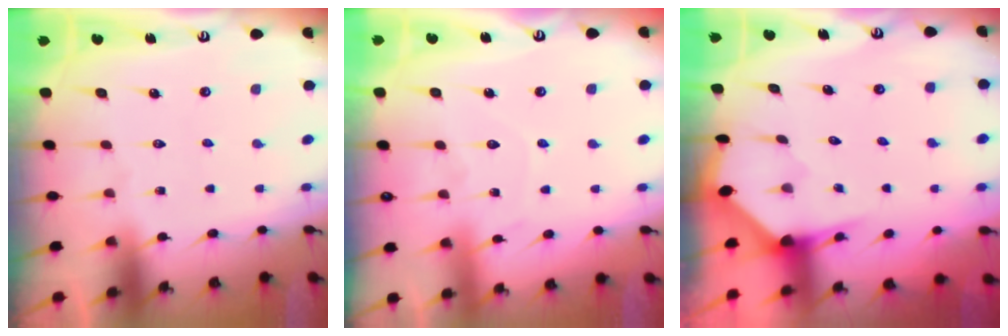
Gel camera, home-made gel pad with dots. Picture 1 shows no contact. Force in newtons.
{"total": 6.9, "press": 6.9, "slide": 0.5}
{"total": 3.2, "press": 3.2, "slide": 0.3}